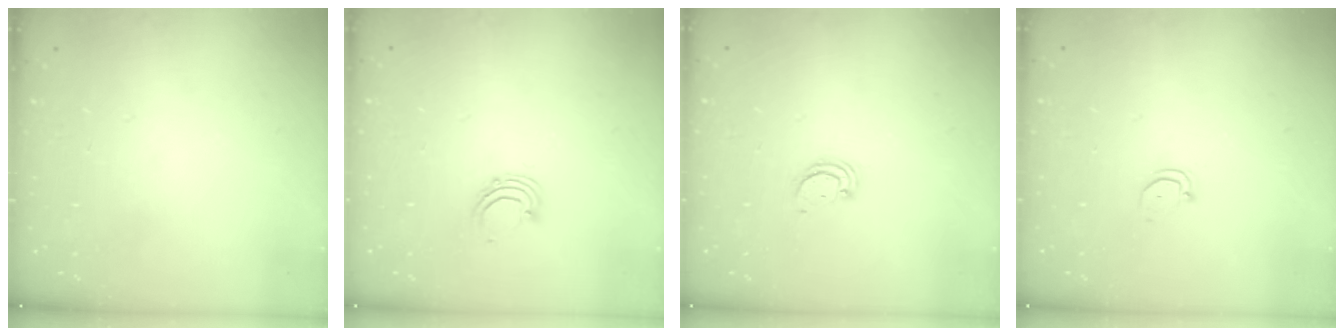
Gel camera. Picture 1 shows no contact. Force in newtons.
{"total": 2.9, "press": 2.9, "slide": 0.2}
{"total": 2.1, "press": 2.1, "slide": 0.2}
{"total": 2.4, "press": 2.4, "slide": 0.2}